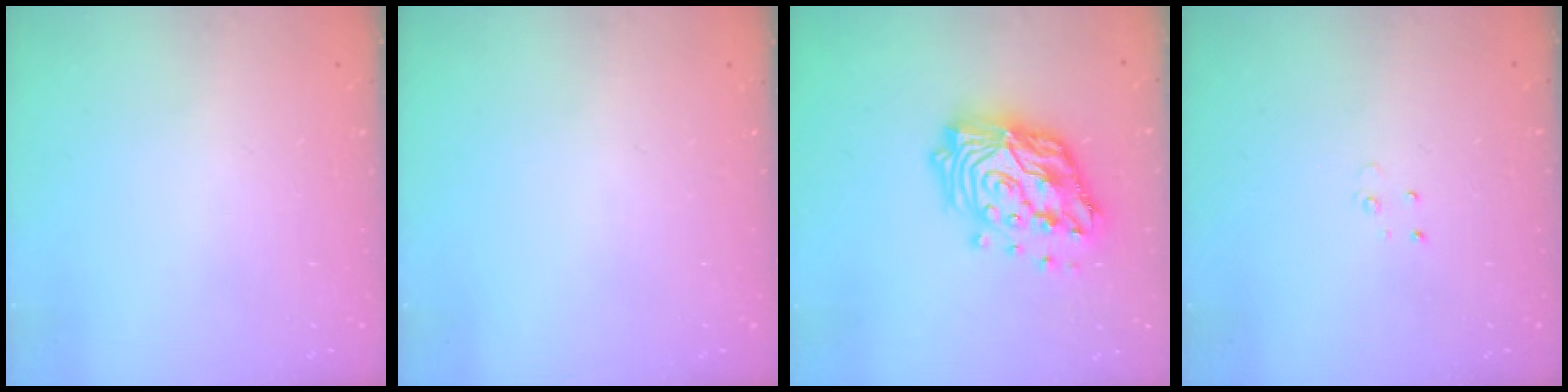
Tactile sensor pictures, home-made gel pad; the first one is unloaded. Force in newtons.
{"total": 0.0}
{"total": 19.2, "press": 19.1, "slide": 1.8}
{"total": 3.0, "press": 2.9, "slide": 0.3}